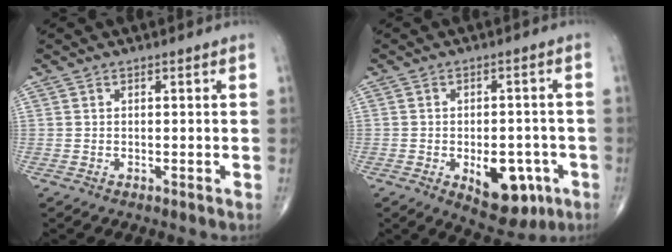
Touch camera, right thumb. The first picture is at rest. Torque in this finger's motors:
{"motor_torque": [1.62, 1.56, 1.26, -0.17, 0.31]}